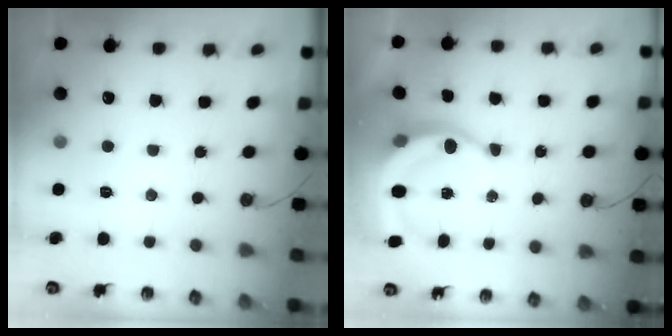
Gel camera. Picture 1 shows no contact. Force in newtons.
{"total": 7.9, "press": 7.8, "slide": 1.0}